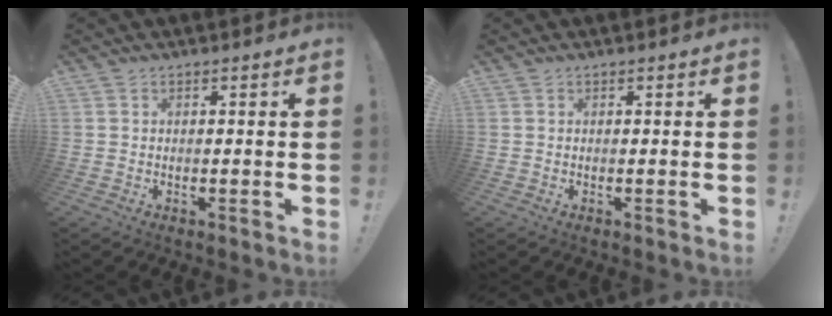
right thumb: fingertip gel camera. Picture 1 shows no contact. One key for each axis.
{"total": 0.0}